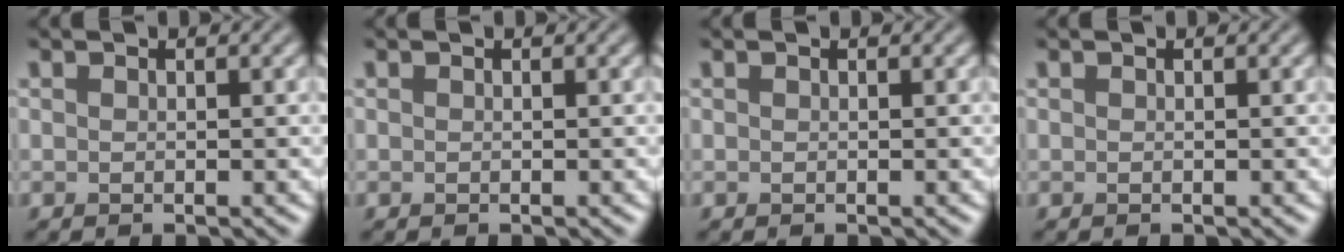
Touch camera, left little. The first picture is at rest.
{"total": 0.0}
{"total": 0.0}
{"total": 0.0}